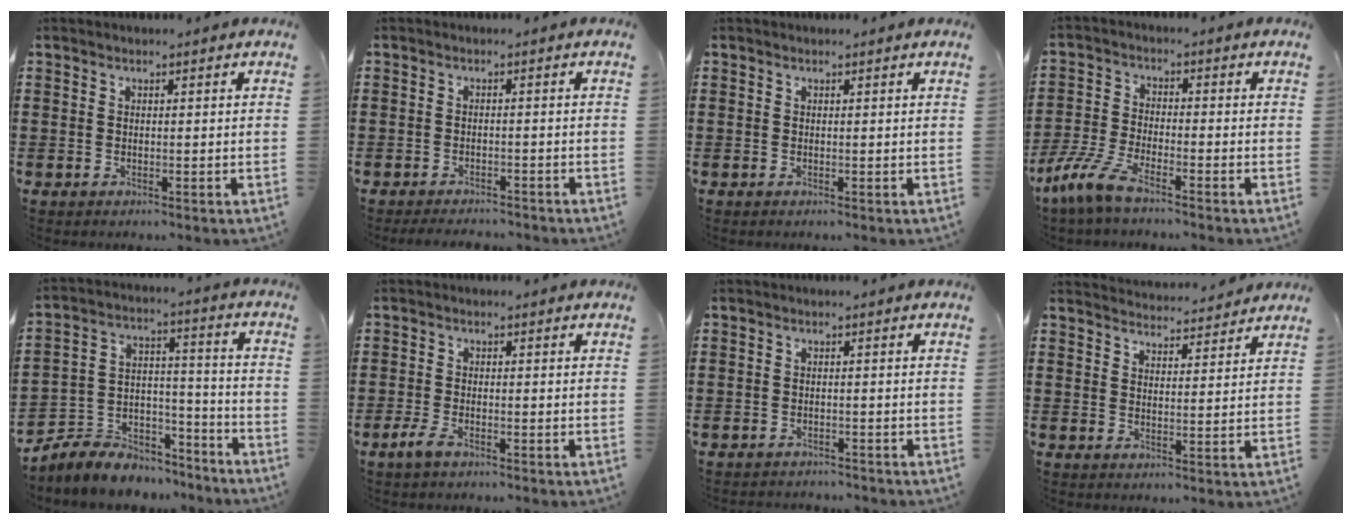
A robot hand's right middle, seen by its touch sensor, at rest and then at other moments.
{"total": 2.4, "force": [-2.4, 0.1, -0.1], "torque": [-0.011, 0.000, -0.050]}
{"total": 0.0}
{"total": 6.6, "force": [-5.2, 1.0, 3.9], "torque": [-0.111, -0.020, -0.107]}
{"total": 6.0, "force": [-5.4, 2.6, -0.2], "torque": [-0.013, -0.002, -0.107]}
{"total": 2.6, "force": [-1.7, 0.9, 1.8], "torque": [-0.054, -0.007, -0.038]}
{"total": 1.5, "force": [-1.5, -0.1, -0.2], "torque": [-0.008, 0.002, -0.032]}
{"total": 3.2, "force": [3.2, 0.0, -0.4], "torque": [-0.002, -0.019, 0.058]}